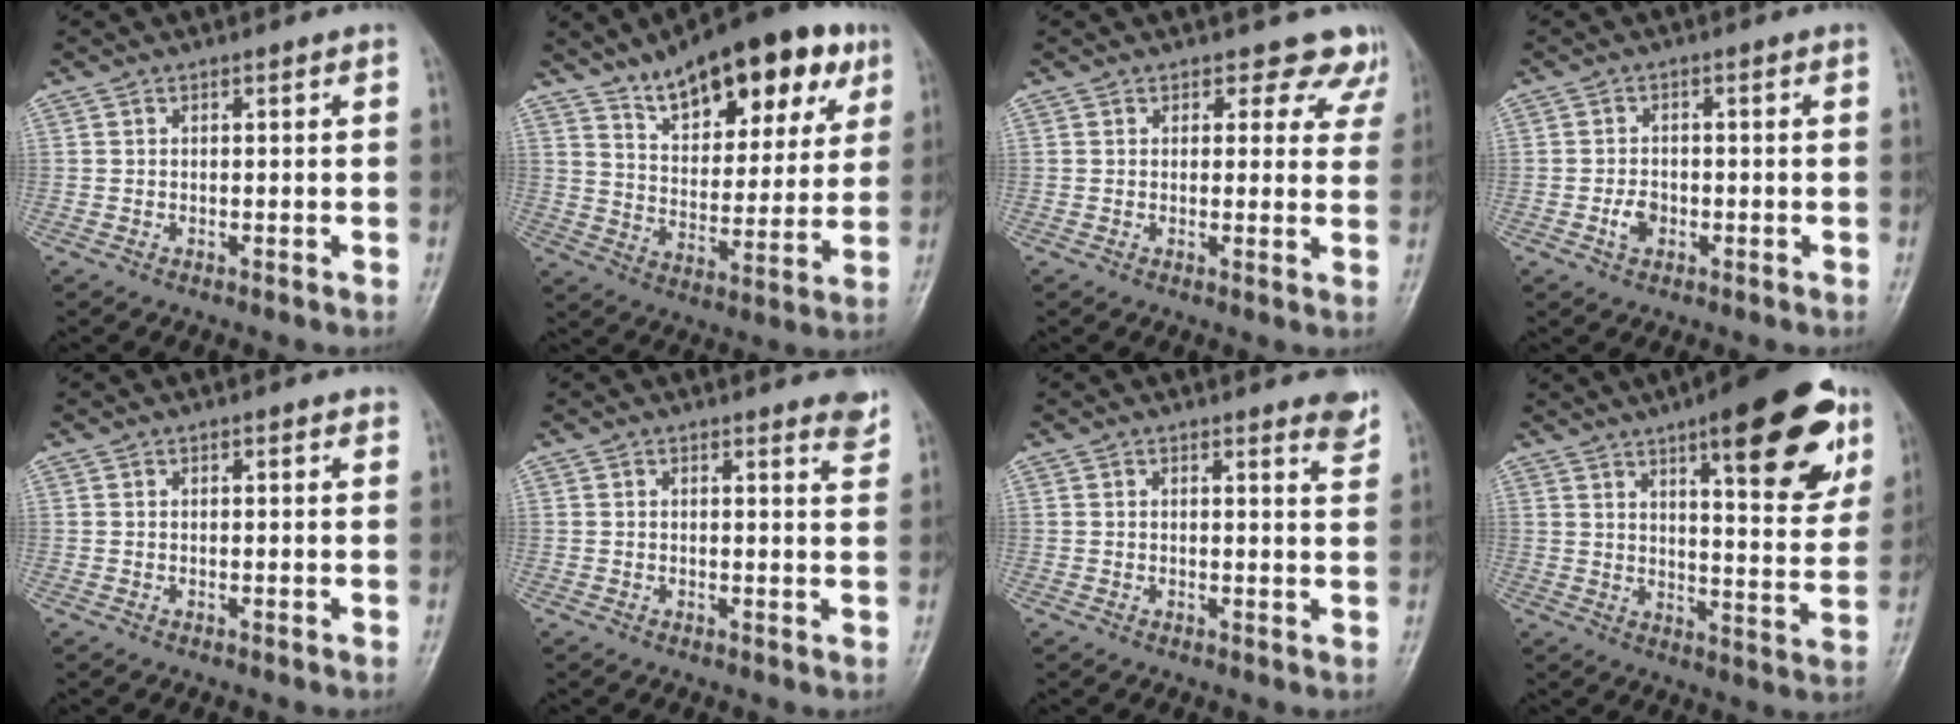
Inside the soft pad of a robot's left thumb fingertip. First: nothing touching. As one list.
[{"total": 21.3, "force": [12.7, 9.4, 14.2], "torque": [-0.164, -0.037, 0.198]}, {"total": 6.9, "force": [5.5, 4.0, 1.3], "torque": [0.035, -0.025, 0.044]}, {"total": 3.0, "force": [-1.0, 2.2, 1.8], "torque": [-0.025, 0.006, -0.020]}, {"total": 1.2, "force": [0.8, 0.5, 0.7], "torque": [-0.005, -0.002, 0.007]}, {"total": 2.9, "force": [2.6, 0.7, 1.2], "torque": [-0.007, -0.021, 0.019]}, {"total": 3.2, "force": [2.8, 0.7, 1.5], "torque": [-0.009, -0.023, 0.021]}, {"total": 20.8, "force": [11.2, 6.0, 16.4], "torque": [-0.182, -0.039, 0.151]}]